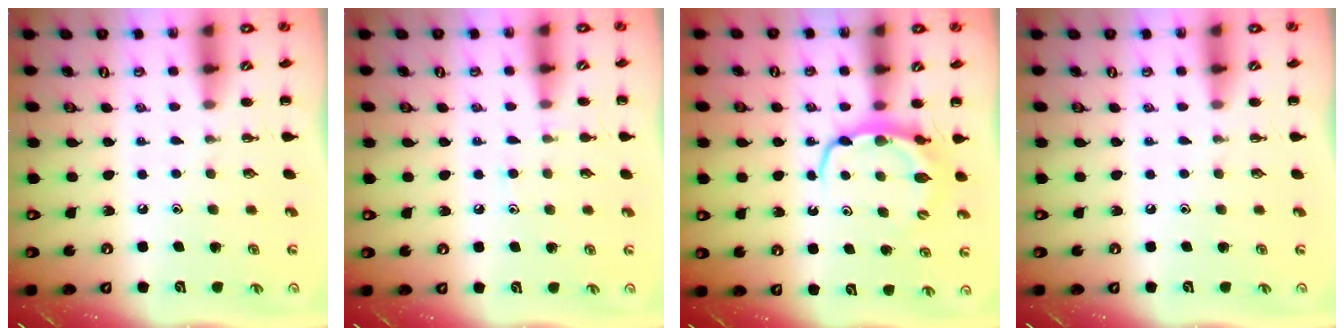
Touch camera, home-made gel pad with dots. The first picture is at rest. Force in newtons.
{"total": 6.3, "press": 5.9, "slide": 2.1}
{"total": 6.1, "press": 6.1, "slide": 0.5}
{"total": 0.0}